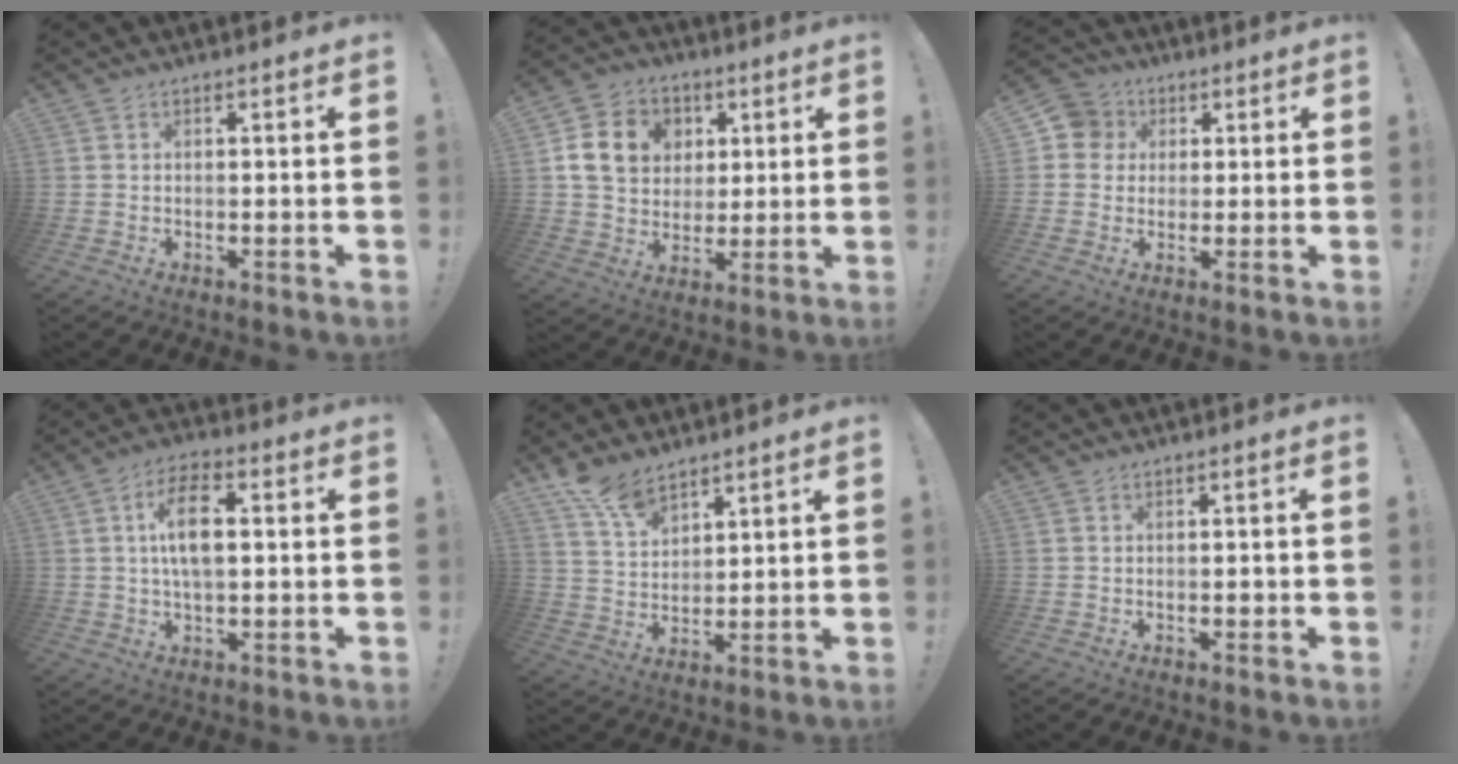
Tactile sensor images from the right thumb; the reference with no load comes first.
{"total": 14.3, "force": [3.8, 11.9, 7.0], "torque": [-0.099, -0.004, 0.083]}
{"total": 7.2, "force": [1.6, 6.8, 1.5], "torque": [-0.015, -0.001, 0.033]}
{"total": 11.1, "force": [2.0, 6.0, 9.1], "torque": [-0.160, 0.007, 0.033]}
{"total": 8.8, "force": [6.8, 4.2, 3.6], "torque": [-0.065, -0.042, 0.130]}
{"total": 0.7, "force": [-0.3, 0.4, 0.5], "torque": [-0.006, 0.002, -0.005]}